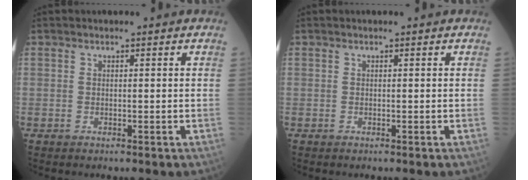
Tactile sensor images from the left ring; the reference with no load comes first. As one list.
[{"total": 0.0}]